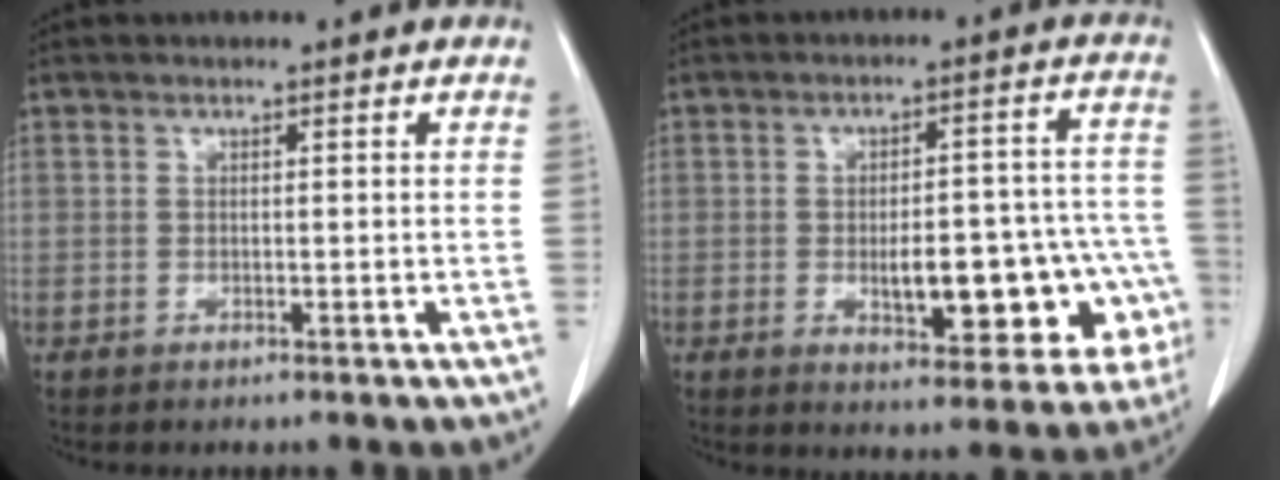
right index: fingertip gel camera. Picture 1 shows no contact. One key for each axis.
{"total": 15.1, "fx": -4.1, "fy": 5.9, "fz": 13.3, "tx": -0.116, "ty": 0.038, "tz": -0.035}